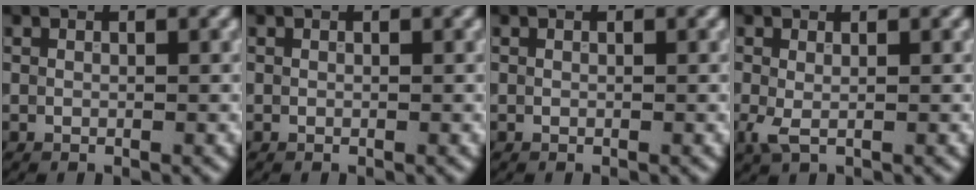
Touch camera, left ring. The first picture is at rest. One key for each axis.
{"total": 0.0}
{"total": 0.0}
{"total": 1.4, "fx": -0.2, "fy": 0.6, "fz": 1.3, "tx": -0.031, "ty": -0.003, "tz": -0.003}